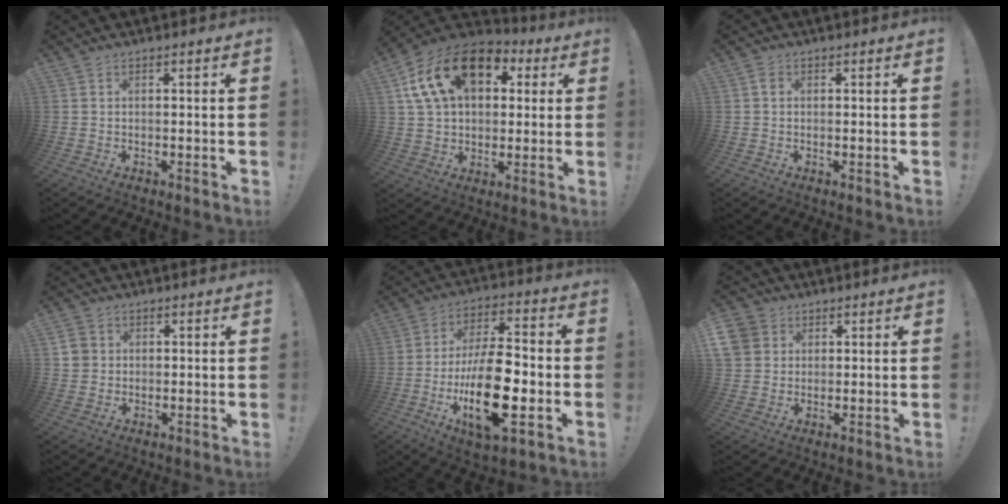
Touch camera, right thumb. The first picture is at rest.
{"total": 20.4, "force": [7.7, 13.4, 13.3], "torque": [-0.227, -0.012, 0.142]}
{"total": 1.6, "force": [0.1, 1.2, 1.0], "torque": [-0.020, 0.005, 0.002]}
{"total": 4.2, "force": [1.2, 3.9, 0.9], "torque": [-0.011, 0.006, 0.024]}
{"total": 21.2, "force": [-5.4, 8.8, 18.5], "torque": [-0.342, 0.014, -0.083]}
{"total": 6.8, "force": [2.6, 6.0, 1.8], "torque": [-0.034, -0.009, 0.052]}